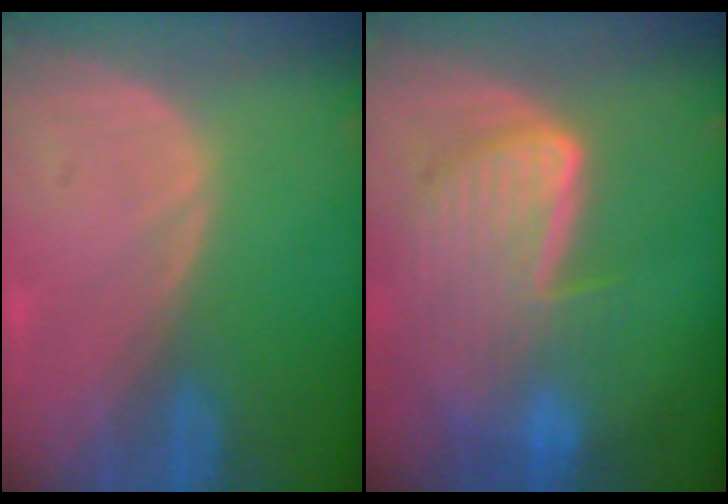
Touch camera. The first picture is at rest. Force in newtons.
{"total": 9.2, "press": 8.1, "slide": 4.3}